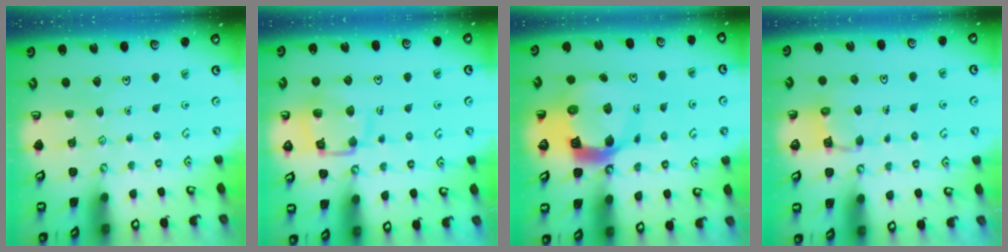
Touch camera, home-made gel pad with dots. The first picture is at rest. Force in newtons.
{"total": 13.1, "press": 13.0, "slide": 1.5}
{"total": 11.2, "press": 11.1, "slide": 1.7}
{"total": 4.7, "press": 4.7, "slide": 0.4}